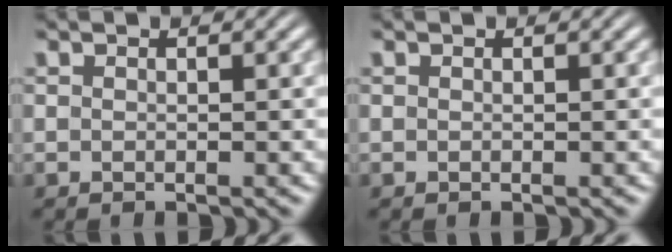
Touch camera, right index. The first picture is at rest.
{"total": 0.0}